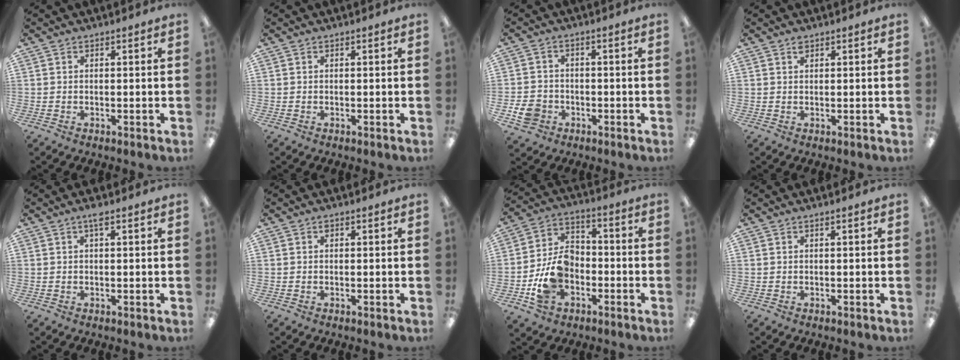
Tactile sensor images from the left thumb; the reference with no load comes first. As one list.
[{"total": 0.0}, {"total": 5.7, "force": [-2.3, 4.8, 2.1], "torque": [-0.050, 0.009, -0.045]}, {"total": 1.2, "force": [1.1, 0.4, 0.2], "torque": [-0.007, 0.001, 0.019]}, {"total": 2.0, "force": [1.1, 0.5, 1.6], "torque": [-0.026, 0.001, 0.016]}, {"total": 0.5, "force": [0.4, 0.3, 0.1], "torque": [-0.004, 0.005, 0.007]}, {"total": 12.1, "force": [-3.3, 9.0, 7.3], "torque": [-0.164, 0.026, -0.054]}, {"total": 0.6, "force": [0.2, 0.0, 0.5], "torque": [-0.009, -0.001, 0.004]}]